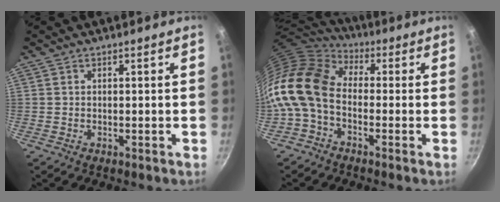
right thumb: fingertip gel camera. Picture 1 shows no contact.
{"total": 14.2, "force": [-1.4, 9.8, 10.2], "torque": [-0.182, 0.029, -0.049]}